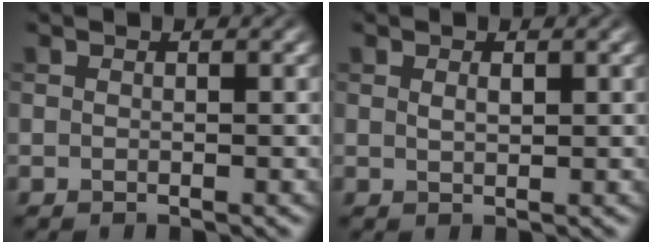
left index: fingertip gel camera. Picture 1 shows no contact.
{"total": 0.7, "force": [0.3, 0.0, 0.6], "torque": [-0.015, -0.003, 0.008]}